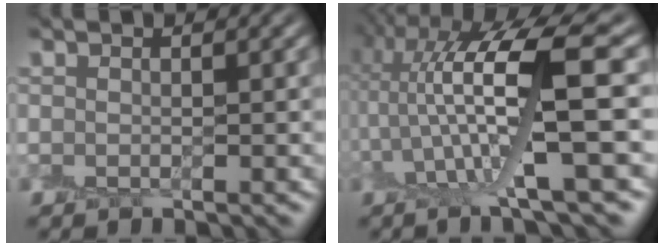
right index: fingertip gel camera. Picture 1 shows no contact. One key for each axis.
{"total": 10.8, "fx": 2.4, "fy": 2.1, "fz": 10.3, "tx": -0.176, "ty": 0.012, "tz": 0.047}